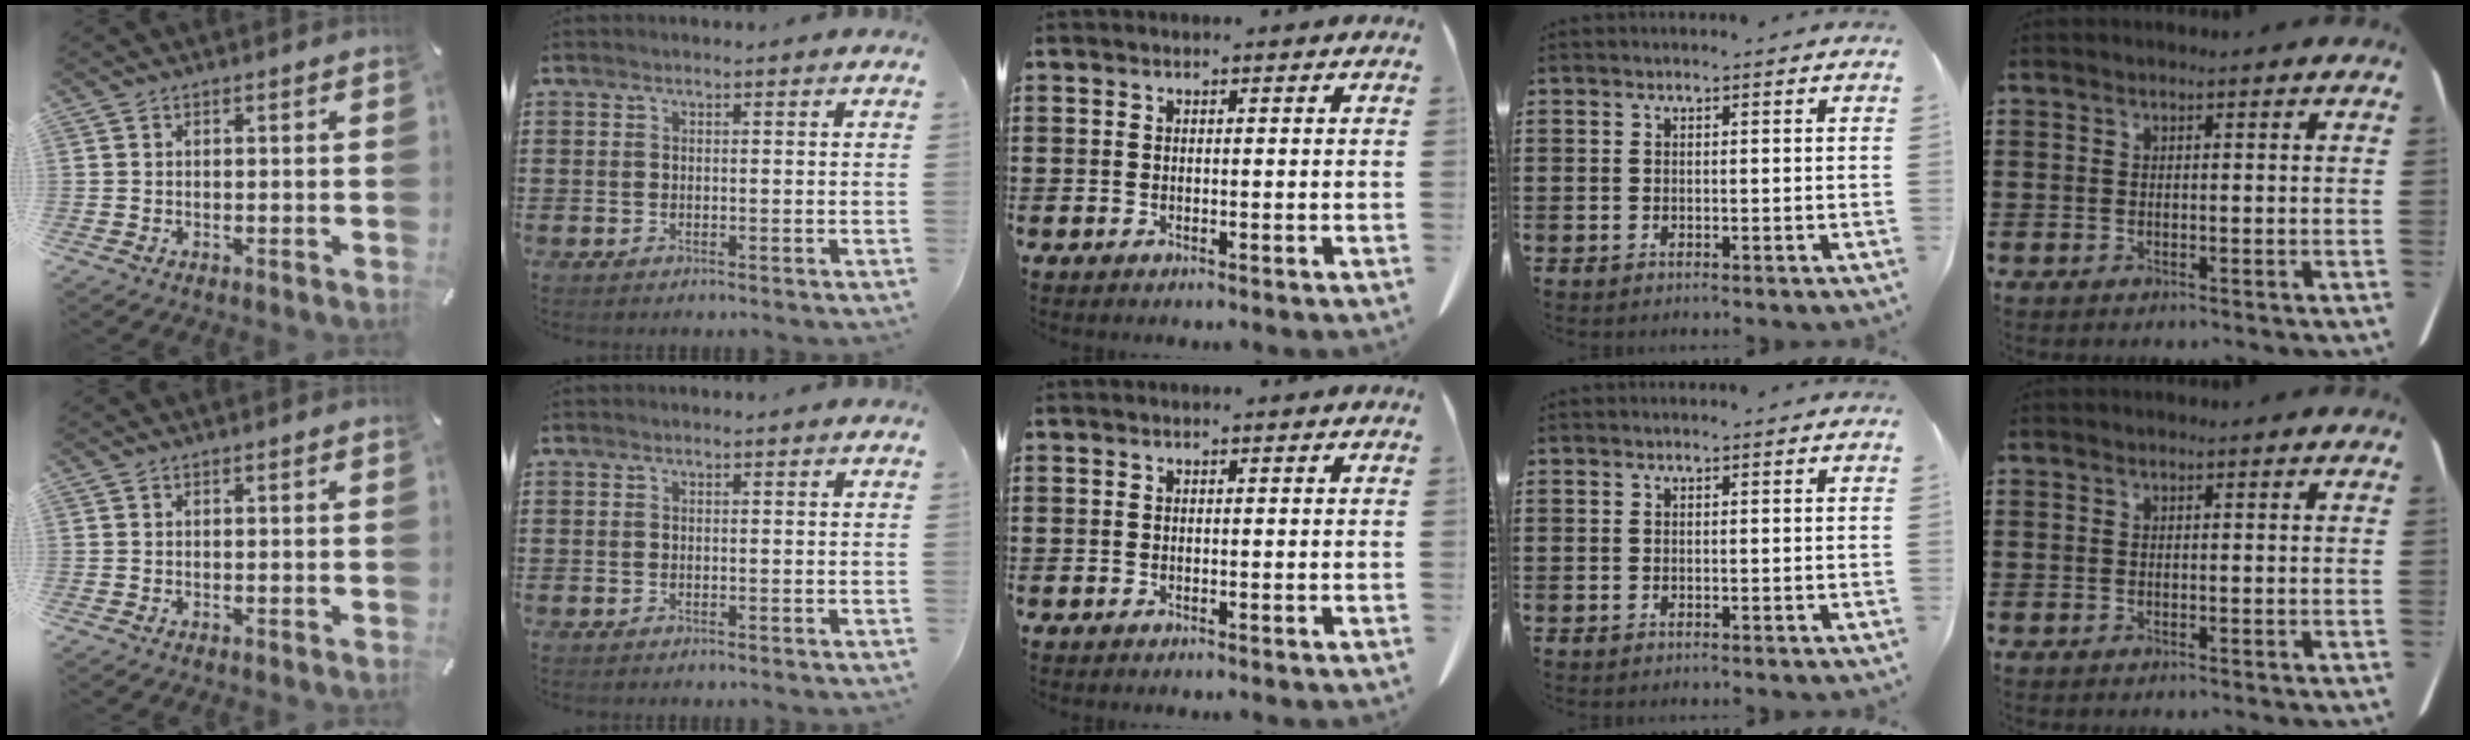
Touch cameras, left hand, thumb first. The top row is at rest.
{}